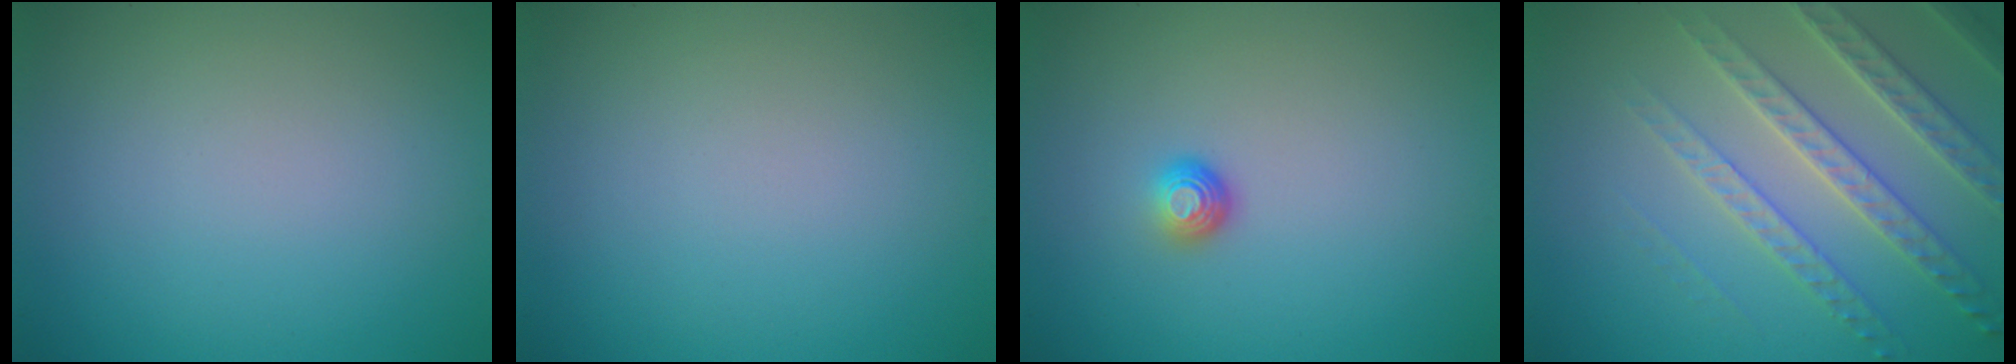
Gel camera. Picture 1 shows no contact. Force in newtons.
{"total": 0.0}
{"total": 1.5, "press": 1.0, "slide": 1.1}
{"total": 4.5, "press": 4.4, "slide": 1.1}